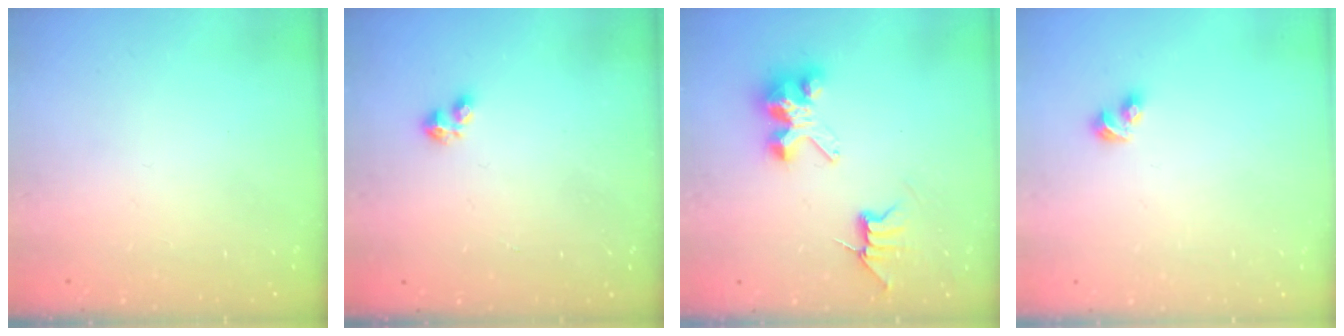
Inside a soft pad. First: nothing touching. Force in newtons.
{"total": 2.2, "press": 2.2, "slide": 0.4}
{"total": 8.3, "press": 8.3, "slide": 0.5}
{"total": 3.7, "press": 3.7, "slide": 0.4}